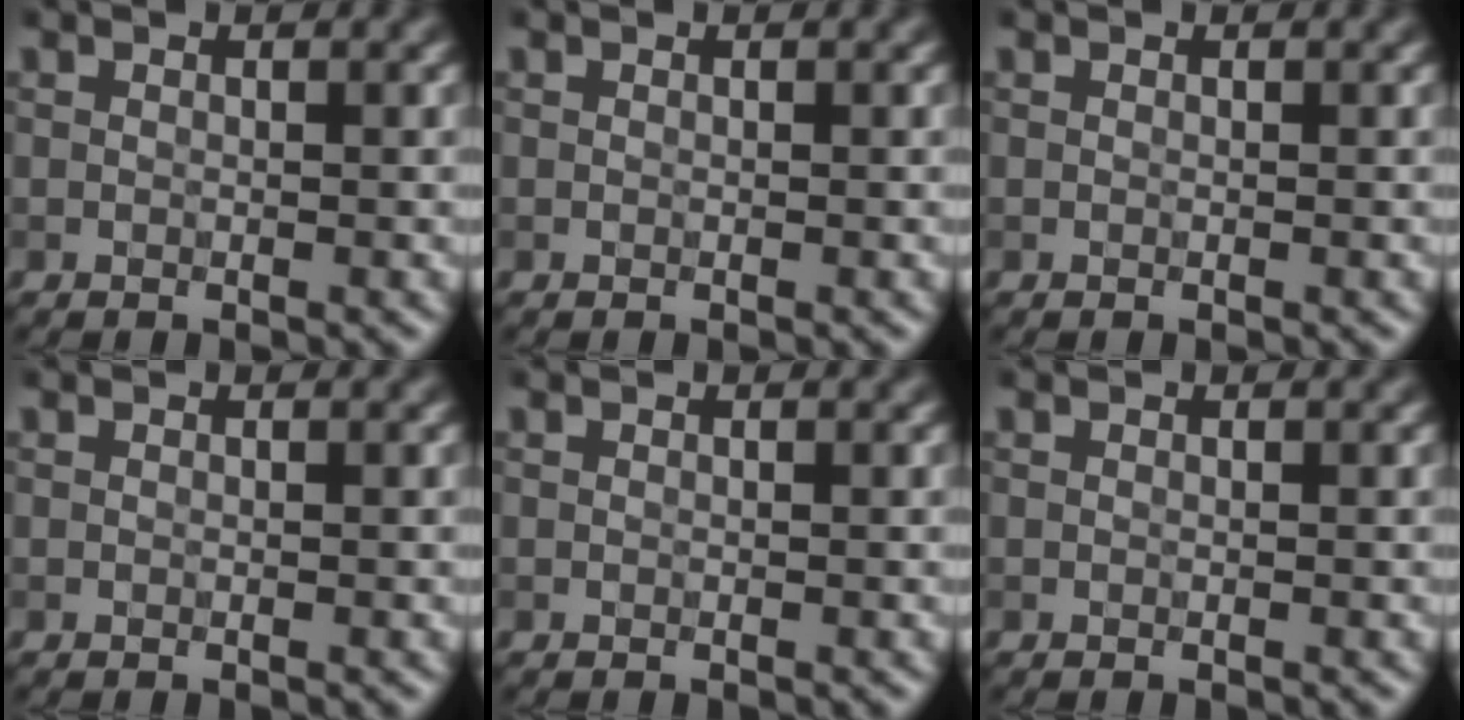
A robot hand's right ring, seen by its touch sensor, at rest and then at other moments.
{"total": 0.0}
{"total": 0.0}
{"total": 0.0}
{"total": 0.0}
{"total": 0.0}